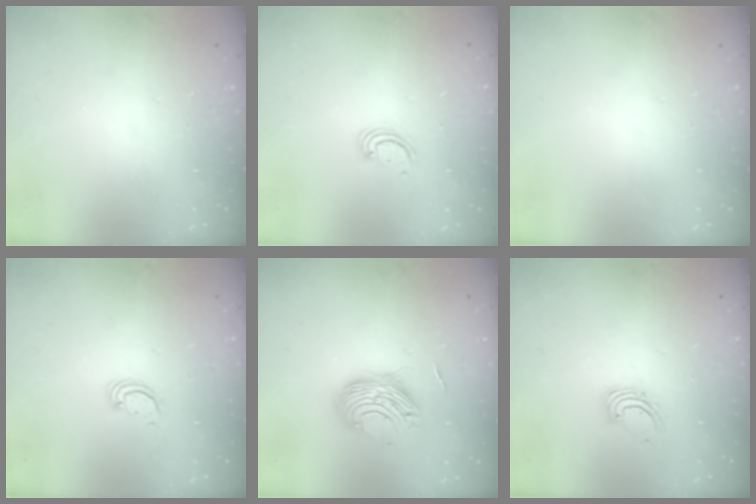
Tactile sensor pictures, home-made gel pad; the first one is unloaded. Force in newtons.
{"total": 2.8, "press": 2.8, "slide": 0.3}
{"total": 0.0}
{"total": 2.8, "press": 2.8, "slide": 0.2}
{"total": 10.4, "press": 10.4, "slide": 0.4}
{"total": 2.6, "press": 2.6, "slide": 0.2}